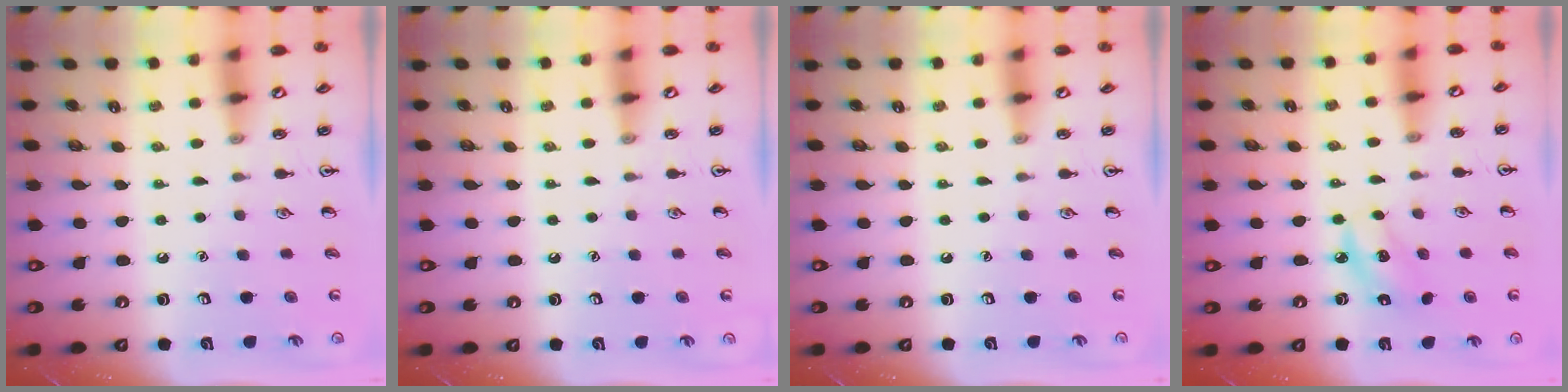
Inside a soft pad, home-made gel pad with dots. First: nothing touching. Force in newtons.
{"total": 0.0}
{"total": 0.0}
{"total": 4.8, "press": 4.7, "slide": 0.7}